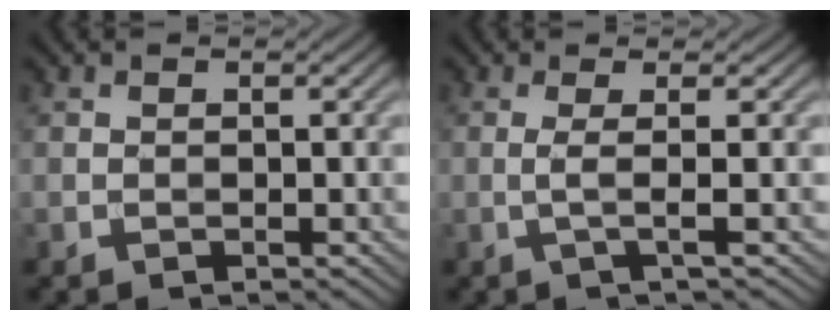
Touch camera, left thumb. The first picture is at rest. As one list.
[{"total": 2.5, "force": [0.1, 0.3, 2.5], "torque": [-0.049, 0.002, -0.012]}]